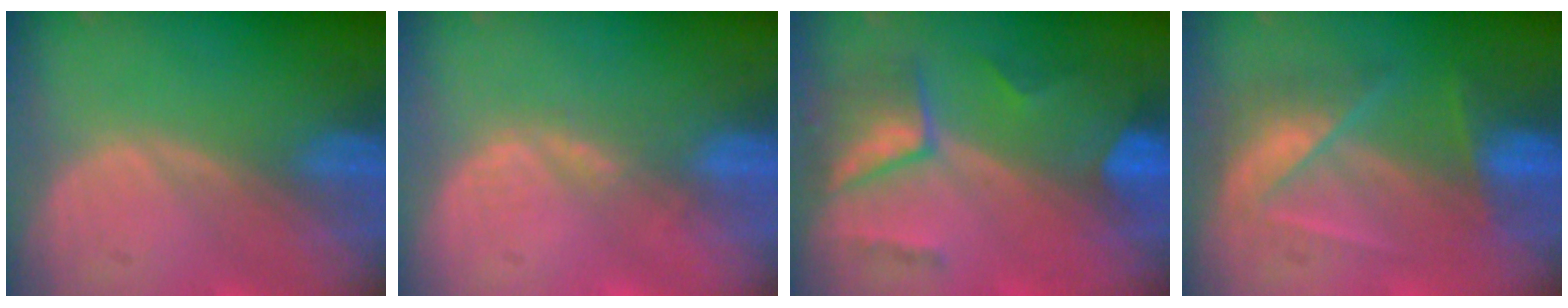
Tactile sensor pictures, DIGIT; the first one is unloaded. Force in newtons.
{"total": 2.3, "press": 1.8, "slide": 1.5}
{"total": 7.4, "press": 6.5, "slide": 3.4}
{"total": 7.3, "press": 6.5, "slide": 3.4}